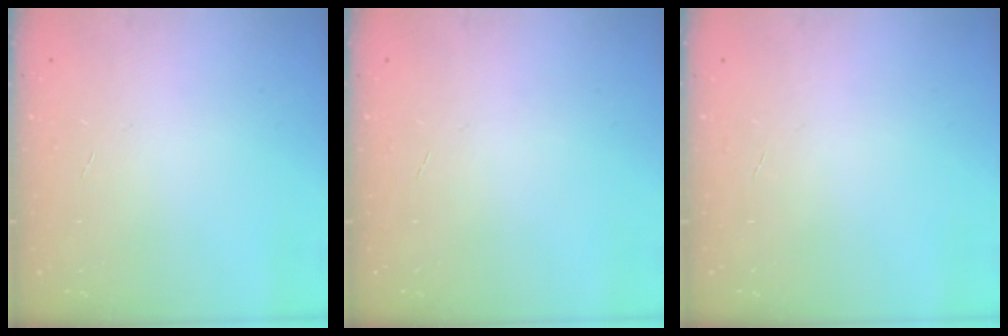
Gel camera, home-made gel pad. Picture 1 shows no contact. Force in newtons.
{"total": 0.0}
{"total": 0.0}